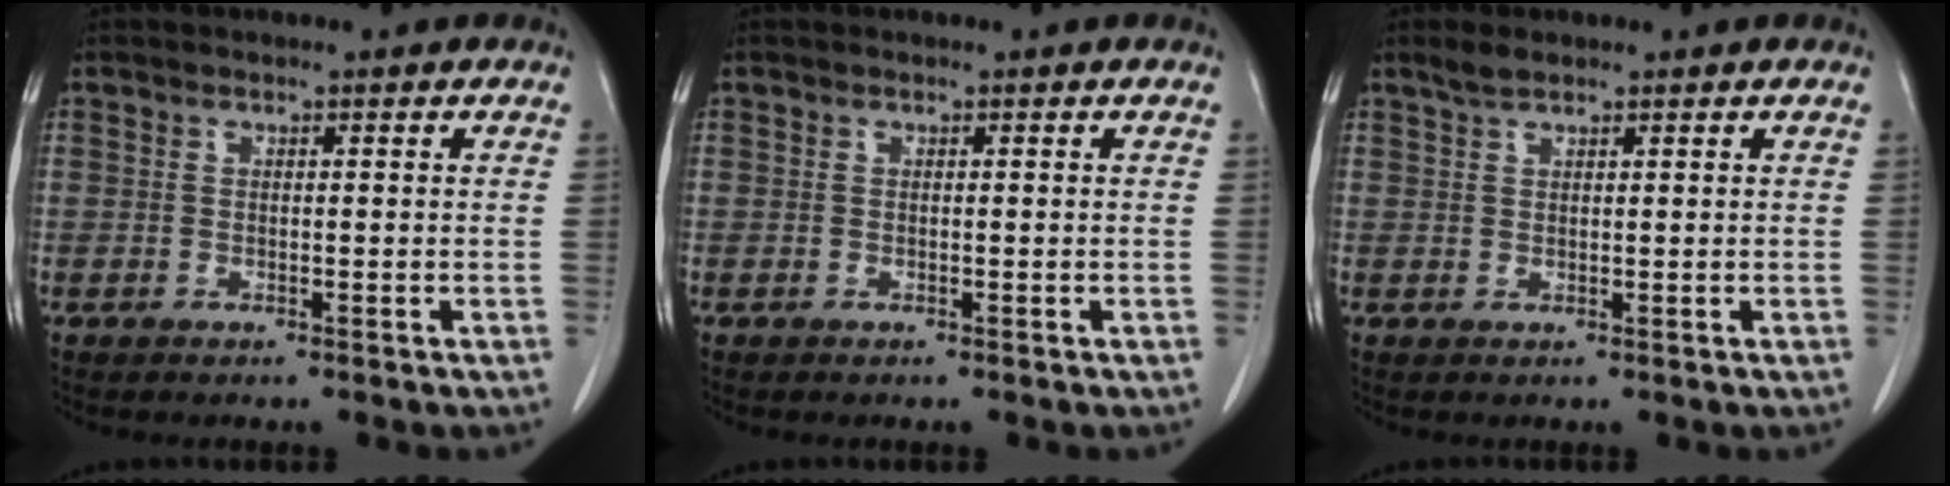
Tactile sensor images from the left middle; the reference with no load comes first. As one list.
[{"total": 0.0}, {"total": 1.8, "force": [1.5, 0.4, 0.9], "torque": [-0.024, 0.005, 0.033]}]